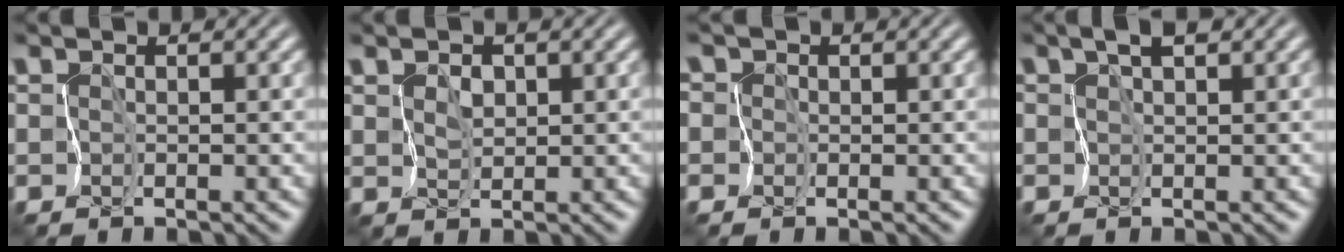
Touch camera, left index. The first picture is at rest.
{"total": 1.0, "force": [0.3, 0.8, 0.6], "torque": [-0.013, -0.001, 0.008]}
{"total": 2.1, "force": [0.6, 1.9, 0.8], "torque": [-0.008, 0.011, -0.006]}
{"total": 2.7, "force": [1.5, 0.9, 2.0], "torque": [-0.034, 0.006, 0.021]}